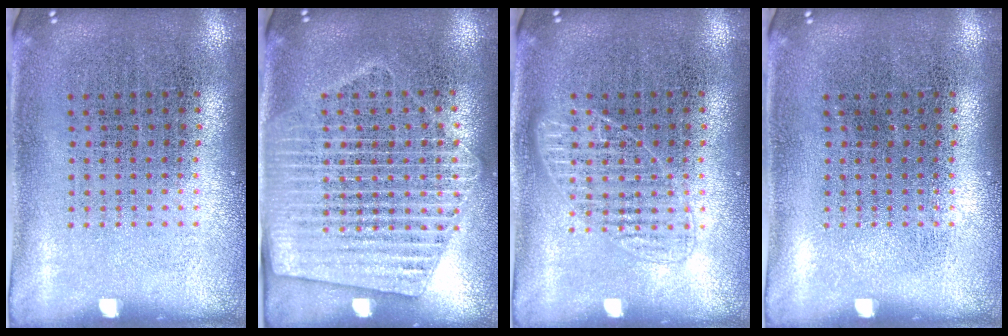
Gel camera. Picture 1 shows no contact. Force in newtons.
{"total": 2.0, "press": 1.8, "slide": 0.9}
{"total": 1.8, "press": 1.8, "slide": 0.3}
{"total": 0.0}